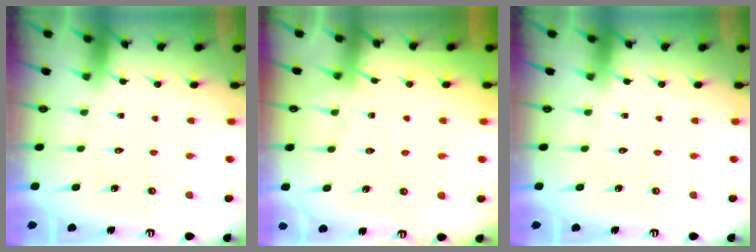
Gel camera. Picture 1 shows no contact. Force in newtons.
{"total": 6.4, "press": 6.4, "slide": 0.7}
{"total": 0.0}